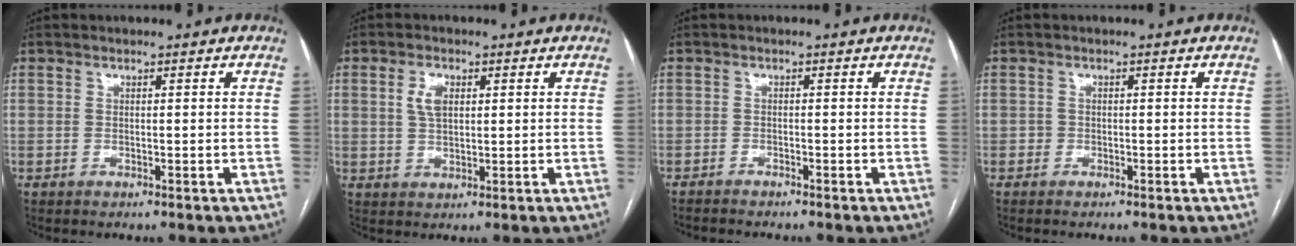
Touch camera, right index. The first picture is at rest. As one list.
[{"total": 3.7, "force": [1.1, 1.9, 2.9], "torque": [-0.059, 0.007, 0.023]}, {"total": 2.7, "force": [-2.5, 0.3, 1.0], "torque": [-0.017, -0.004, -0.035]}, {"total": 0.7, "force": [-0.6, 0.4, 0.1], "torque": [-0.004, 0.002, -0.012]}]